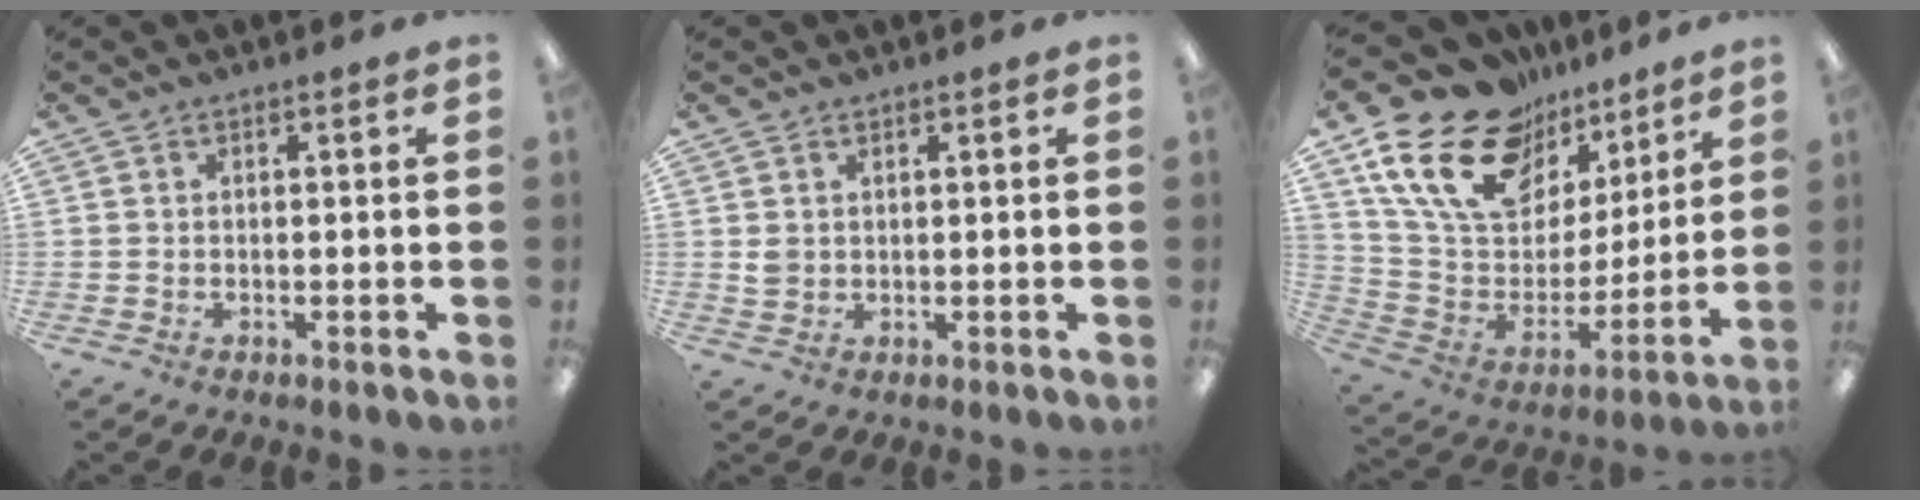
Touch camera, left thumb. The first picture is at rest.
{"total": 2.1, "force": [0.9, 1.7, 0.7], "torque": [-0.009, -0.001, 0.016]}
{"total": 21.1, "force": [13.8, 12.4, 10.1], "torque": [-0.187, -0.075, 0.257]}